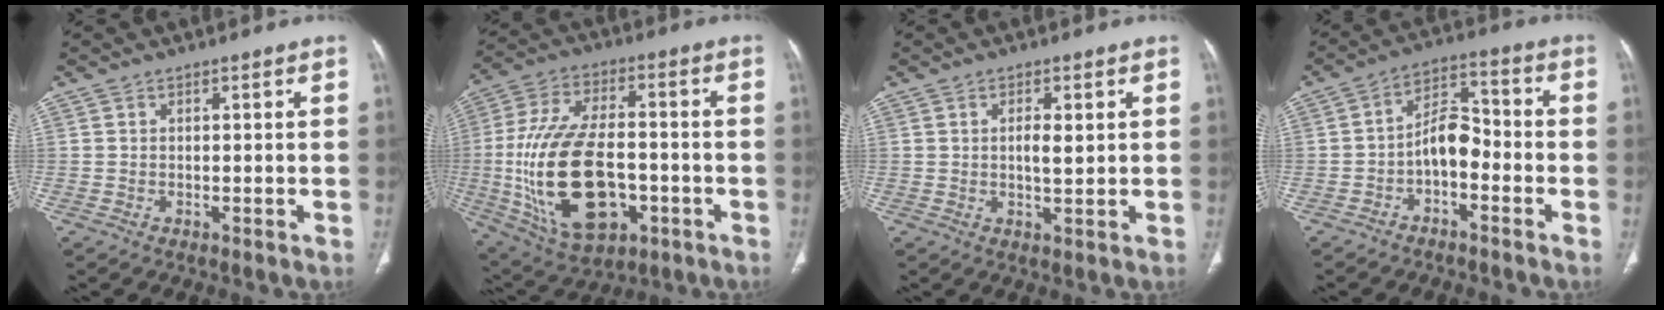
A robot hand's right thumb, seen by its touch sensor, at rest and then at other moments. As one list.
[{"total": 23.8, "force": [-4.7, 13.2, 19.2], "torque": [-0.369, 0.017, -0.062]}, {"total": 3.5, "force": [0.7, 1.3, 3.2], "torque": [-0.054, -0.004, 0.012]}, {"total": 7.6, "force": [-2.7, 4.3, 5.6], "torque": [-0.079, 0.046, -0.055]}]